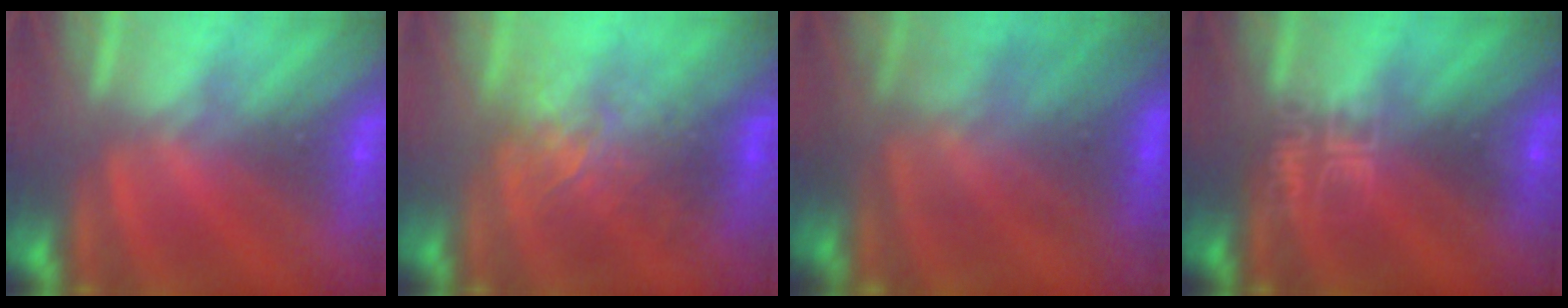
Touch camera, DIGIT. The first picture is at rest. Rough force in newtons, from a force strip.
{"total": 2.6}
{"total": 4.5}
{"total": 3.2}